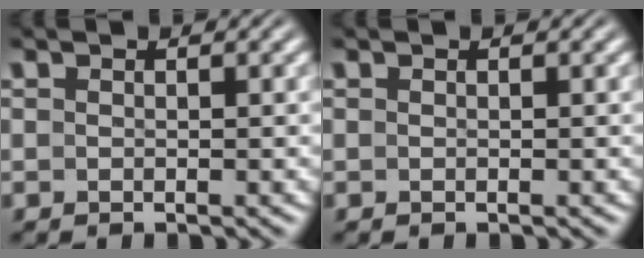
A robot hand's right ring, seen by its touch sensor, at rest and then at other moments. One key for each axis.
{"total": 0.0}